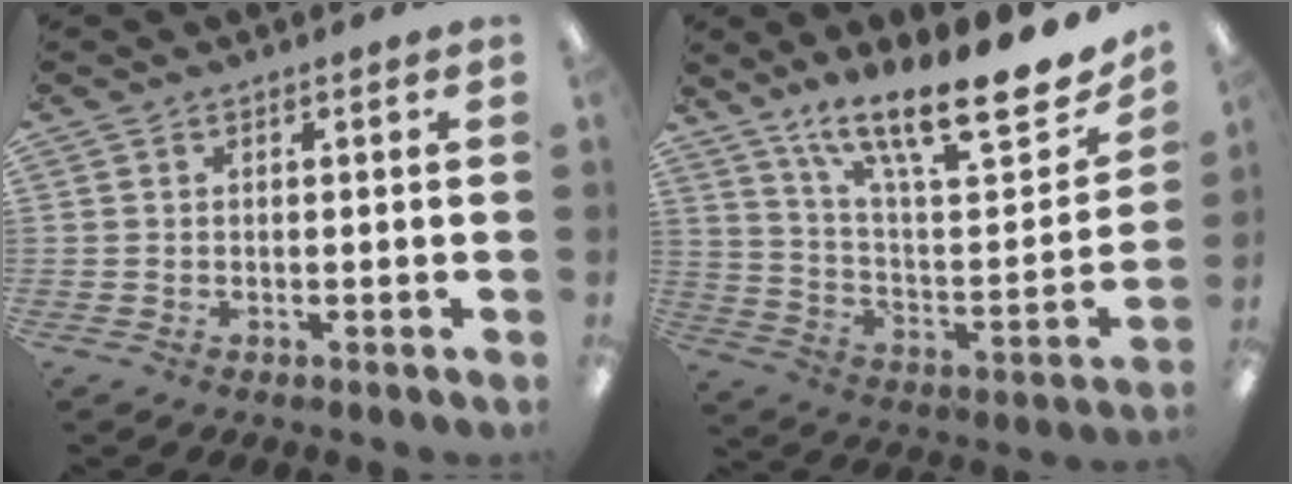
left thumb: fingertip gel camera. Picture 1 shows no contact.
{"total": 19.2, "force": [14.9, 4.3, 11.3], "torque": [-0.180, -0.113, 0.248]}